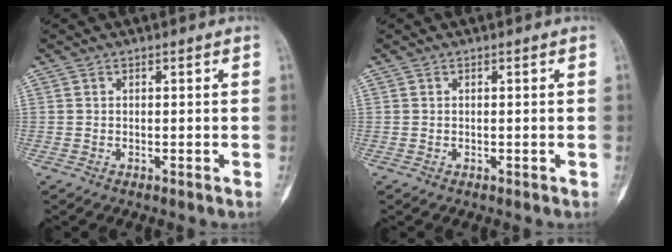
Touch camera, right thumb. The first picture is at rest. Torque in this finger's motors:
{"motor_torque": [0.14, 0.14, 0.09, 0.02, 0.00]}